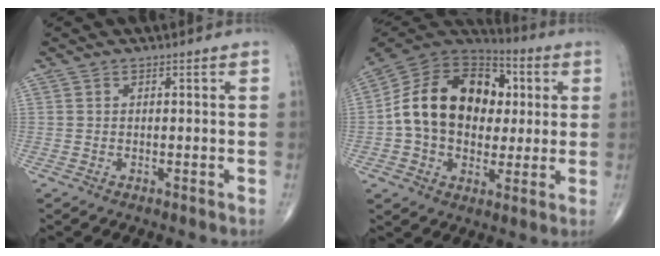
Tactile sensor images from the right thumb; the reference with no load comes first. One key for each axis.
{"total": 20.9, "fx": 1.4, "fy": 15.3, "fz": 14.1, "tx": -0.214, "ty": 0.028, "tz": 0.022}